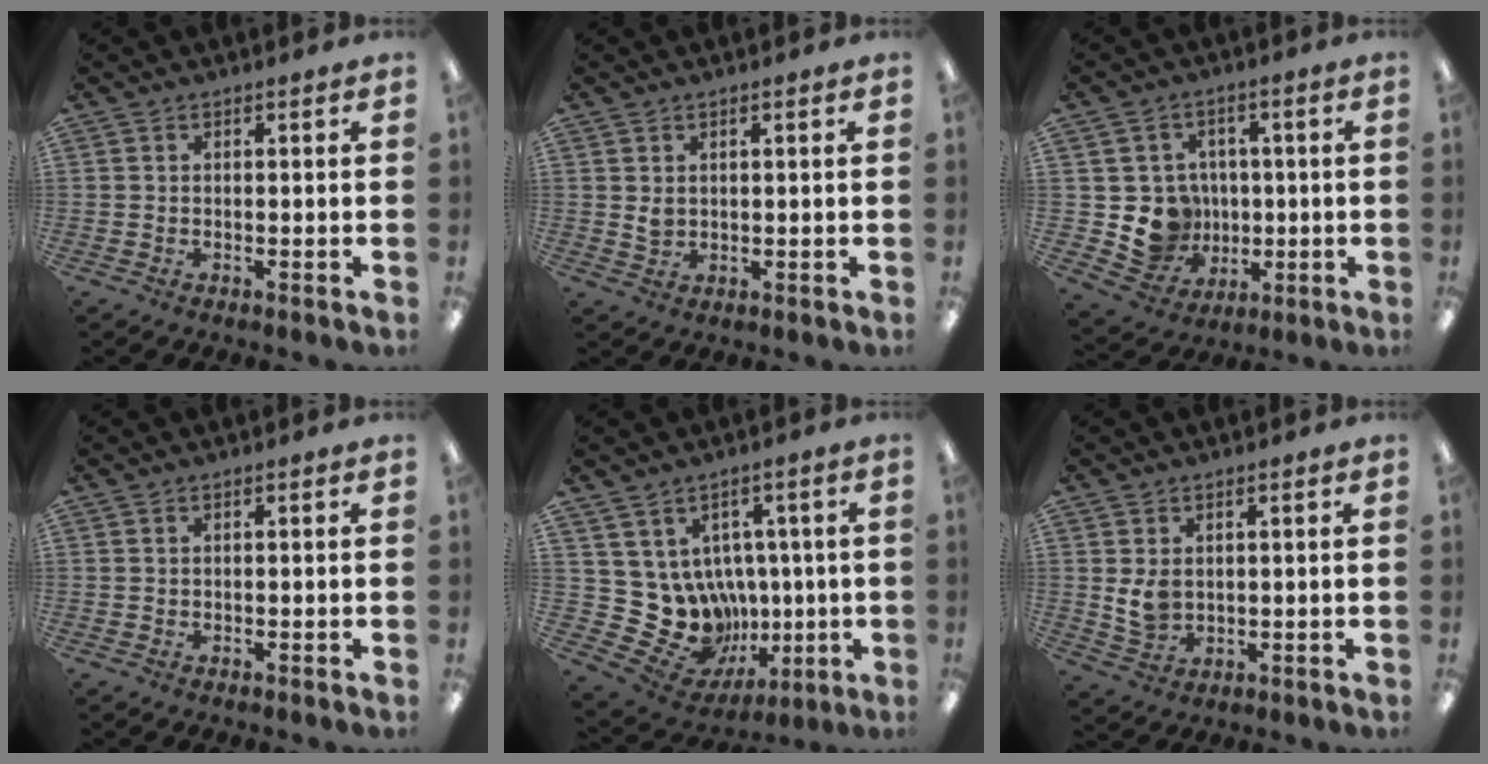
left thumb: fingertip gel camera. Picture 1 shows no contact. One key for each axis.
{"total": 2.3, "fx": 0.9, "fy": 1.7, "fz": 1.2, "tx": -0.018, "ty": 0.001, "tz": 0.014}
{"total": 10.3, "fx": -0.1, "fy": 10.0, "fz": 2.5, "tx": -0.061, "ty": 0.000, "tz": 0.013}
{"total": 0.0}
{"total": 13.5, "fx": -0.3, "fy": 12.5, "fz": 5.2, "tx": -0.123, "ty": -0.029, "tz": 0.026}
{"total": 5.3, "fx": 1.3, "fy": 4.0, "fz": 3.2, "tx": -0.061, "ty": -0.004, "tz": 0.023}